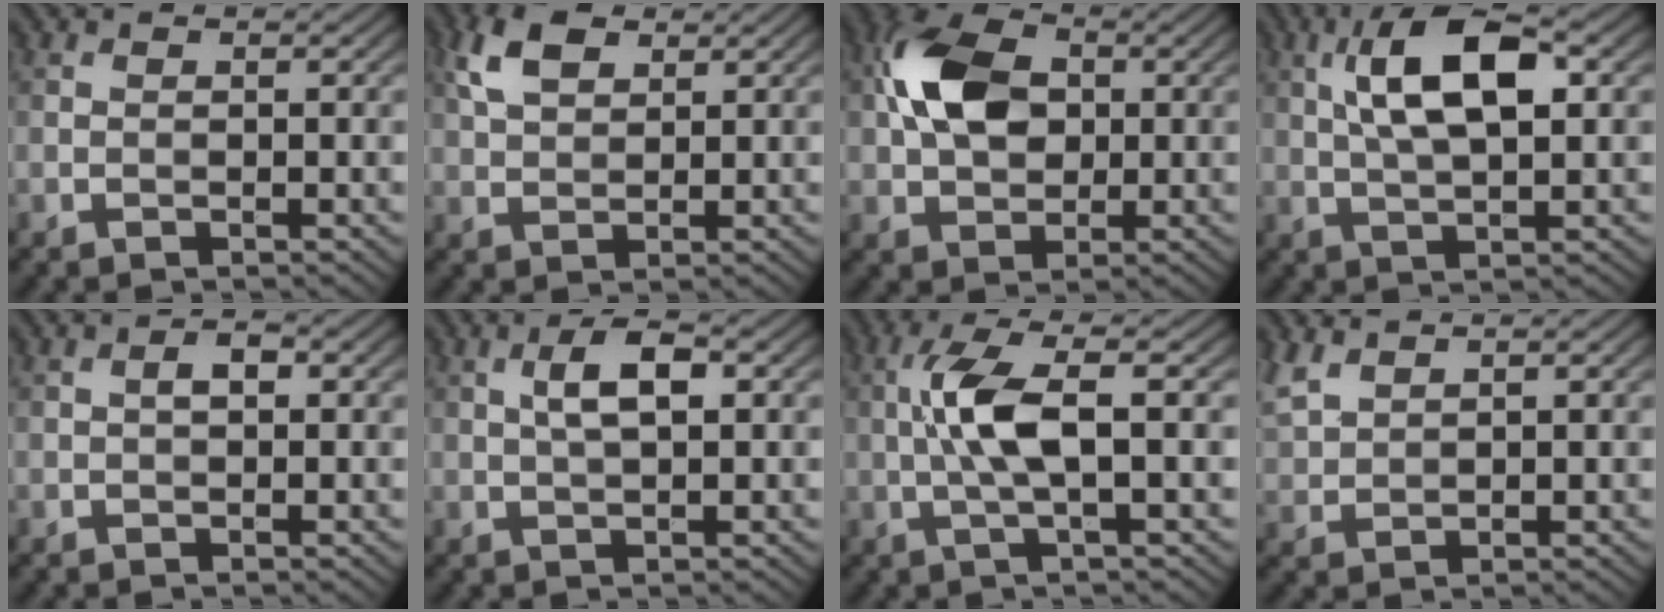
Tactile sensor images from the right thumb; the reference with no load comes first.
{"total": 5.3, "force": [2.6, 3.0, 3.6], "torque": [-0.084, 0.009, 0.047]}
{"total": 9.1, "force": [1.4, 6.2, 6.5], "torque": [-0.147, 0.018, 0.016]}
{"total": 9.0, "force": [2.3, 3.4, 8.0], "torque": [-0.156, 0.015, 0.035]}
{"total": 1.5, "force": [0.2, 0.8, 1.3], "torque": [-0.020, 0.006, 0.000]}
{"total": 4.0, "force": [0.9, 1.3, 3.6], "torque": [-0.075, 0.008, 0.015]}
{"total": 6.5, "force": [0.2, 1.4, 6.3], "torque": [-0.136, 0.014, -0.001]}
{"total": 3.9, "force": [2.8, 1.5, 2.3], "torque": [-0.069, 0.010, 0.065]}